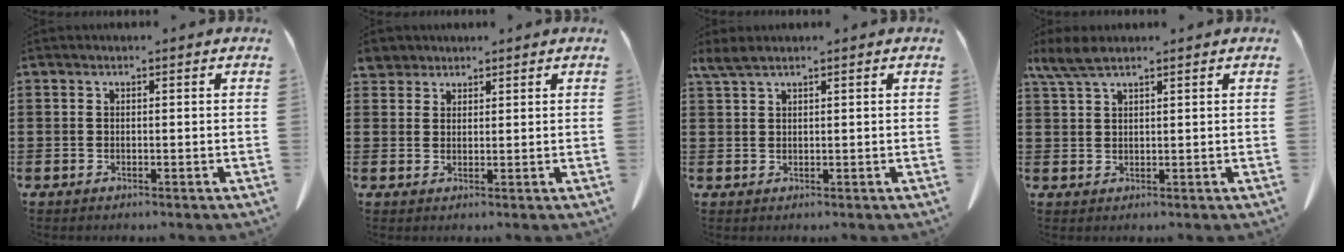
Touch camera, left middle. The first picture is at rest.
{"total": 2.7, "force": [2.4, 1.2, 0.4], "torque": [-0.016, 0.004, 0.047]}
{"total": 2.2, "force": [1.6, 0.4, 1.4], "torque": [-0.032, 0.001, 0.030]}
{"total": 4.0, "force": [2.8, 0.9, 2.7], "torque": [-0.058, 0.002, 0.052]}